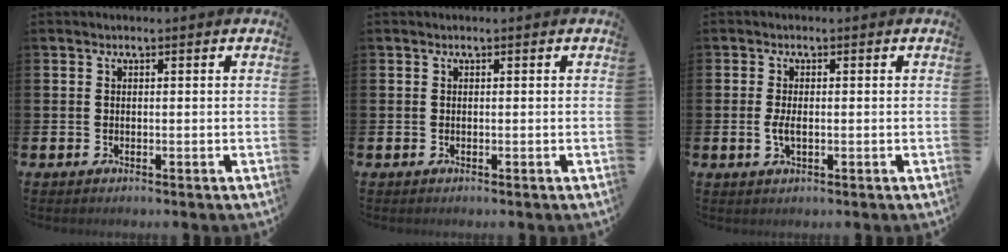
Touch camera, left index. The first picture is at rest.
{"total": 0.0}
{"total": 2.2, "force": [-0.2, 1.0, 2.0], "torque": [-0.035, 0.000, -0.006]}